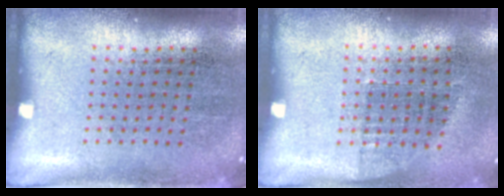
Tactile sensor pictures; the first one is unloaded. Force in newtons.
{"total": 0.7, "press": 0.6, "slide": 0.4}